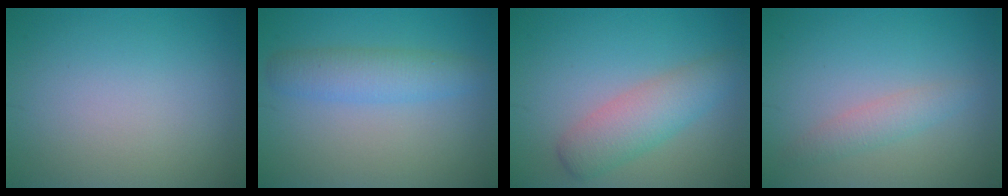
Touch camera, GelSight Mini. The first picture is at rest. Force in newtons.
{"total": 3.3, "press": 3.3, "slide": 0.0}
{"total": 4.1, "press": 4.1, "slide": 0.2}
{"total": 1.8, "press": 1.8, "slide": 0.0}